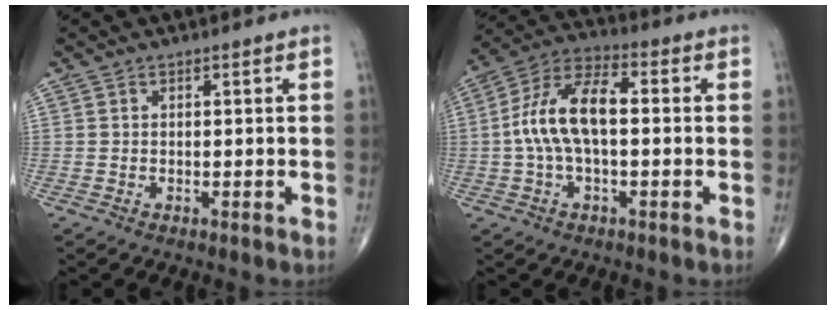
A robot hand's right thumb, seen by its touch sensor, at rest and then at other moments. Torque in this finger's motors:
{"motor_torque": [-0.34, 0.69, 0.35, -0.19, 0.20]}